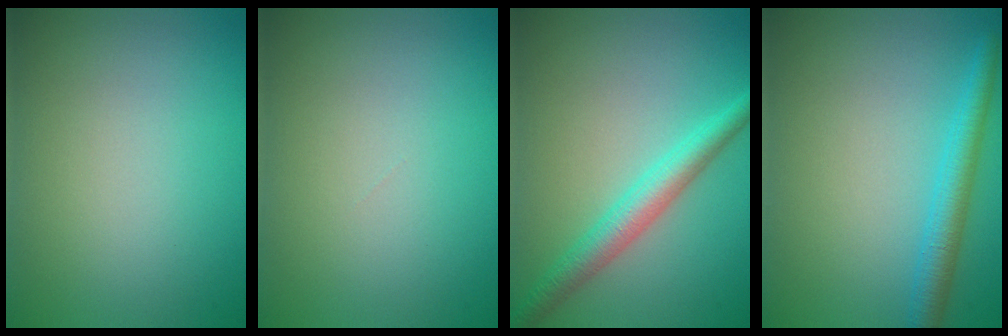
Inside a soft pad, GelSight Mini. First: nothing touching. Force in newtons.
{"total": 0.0}
{"total": 3.6, "press": 3.6, "slide": 0.0}
{"total": 3.0, "press": 3.0, "slide": 0.2}